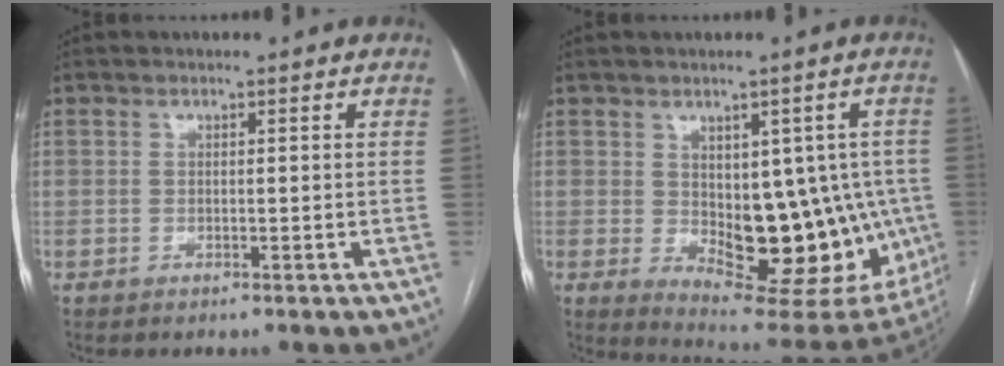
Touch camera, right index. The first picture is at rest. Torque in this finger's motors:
{"motor_torque": [1.23, -0.60, 0.70, 0.10]}